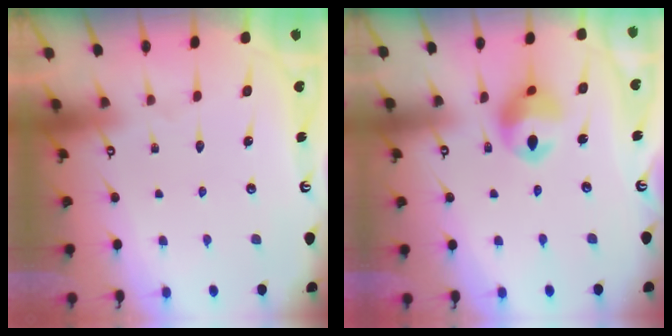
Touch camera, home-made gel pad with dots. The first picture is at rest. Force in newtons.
{"total": 11.3, "press": 11.2, "slide": 1.7}